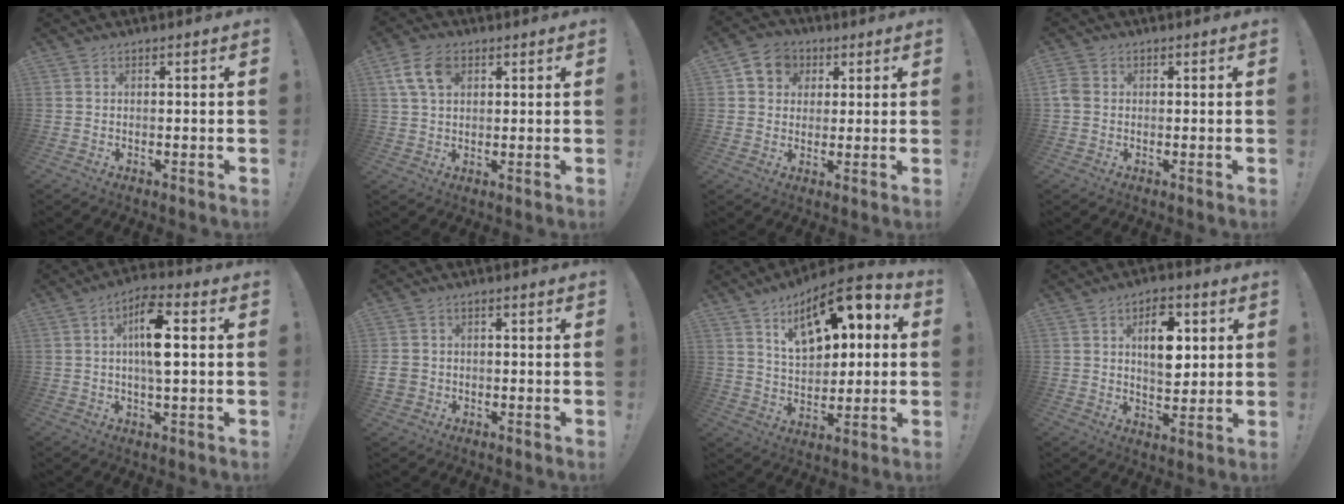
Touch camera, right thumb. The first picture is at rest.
{"total": 8.8, "force": [3.3, 5.7, 5.8], "torque": [-0.108, 0.004, 0.066]}
{"total": 8.0, "force": [2.4, 7.2, 2.8], "torque": [-0.040, 0.000, 0.050]}
{"total": 3.5, "force": [0.3, 2.8, 2.0], "torque": [-0.036, 0.003, 0.007]}
{"total": 10.8, "force": [1.5, 3.6, 10.1], "torque": [-0.159, 0.004, 0.021]}
{"total": 4.3, "force": [-1.0, 3.6, 2.0], "torque": [-0.047, -0.001, -0.020]}
{"total": 17.0, "force": [8.4, 8.8, 11.9], "torque": [-0.180, -0.044, 0.145]}
{"total": 10.7, "force": [3.4, 6.3, 7.9], "torque": [-0.111, -0.004, 0.059]}